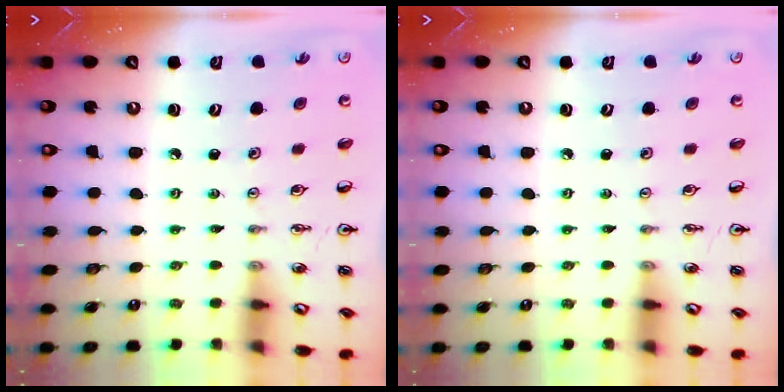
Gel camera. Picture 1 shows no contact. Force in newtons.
{"total": 0.0}